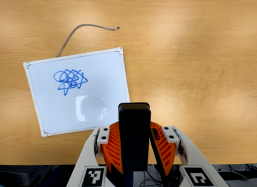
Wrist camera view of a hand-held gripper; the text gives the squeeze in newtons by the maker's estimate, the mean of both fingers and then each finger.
{"total": 6.1, "left": 5.2, "right": 7.1}